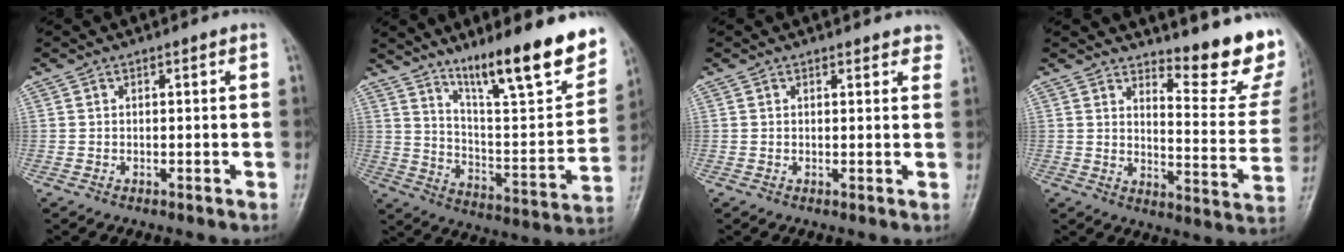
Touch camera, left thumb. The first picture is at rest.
{"total": 21.3, "force": [14.2, 4.3, 15.3], "torque": [-0.196, -0.070, 0.230]}
{"total": 3.1, "force": [2.7, 1.1, 1.0], "torque": [0.013, -0.008, 0.017]}
{"total": 14.1, "force": [11.5, 3.0, 7.5], "torque": [-0.064, -0.127, 0.144]}